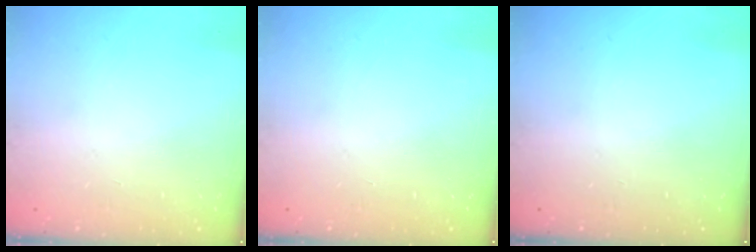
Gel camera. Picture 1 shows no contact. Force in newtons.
{"total": 0.0}
{"total": 0.0}